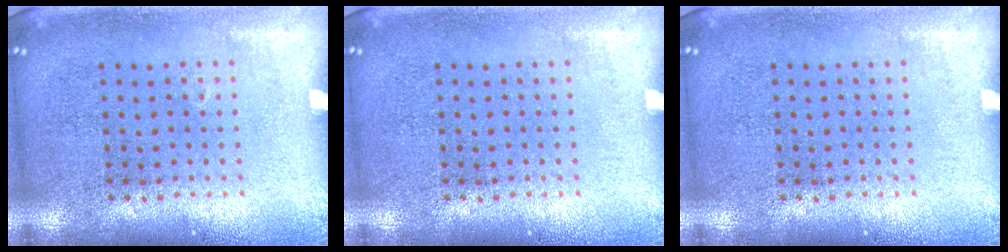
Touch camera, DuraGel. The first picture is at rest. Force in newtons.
{"total": 0.0}
{"total": 0.0}